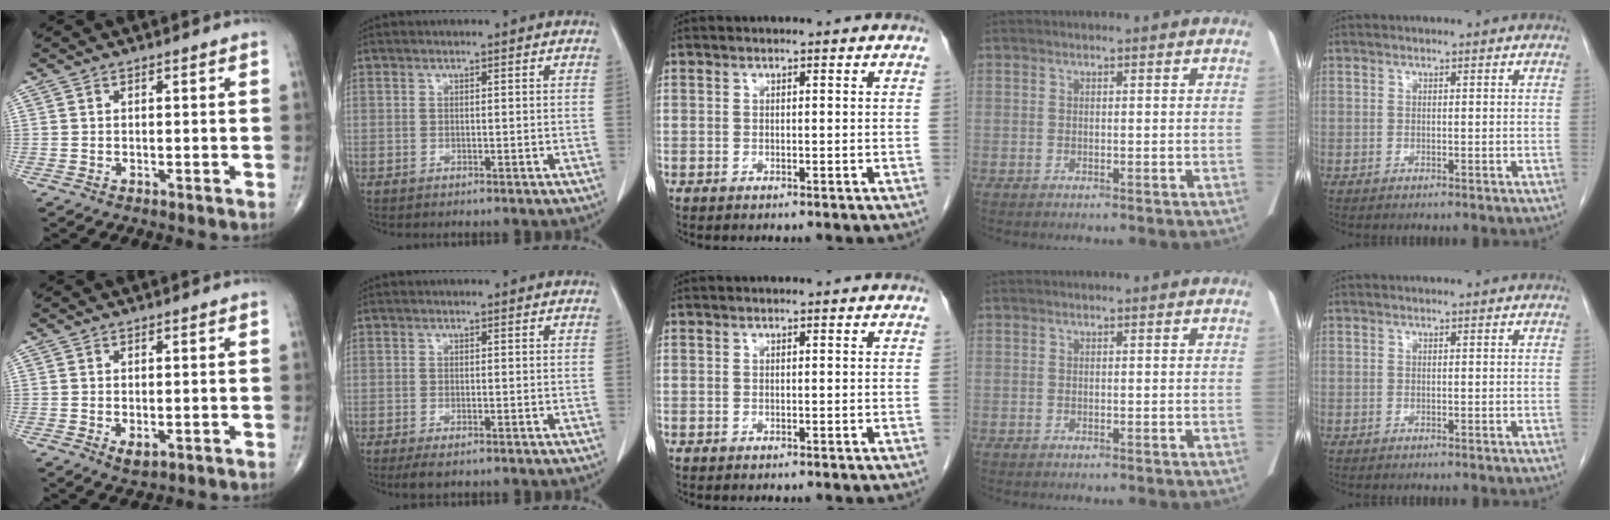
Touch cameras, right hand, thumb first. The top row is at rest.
{"thumb": {"total": 2.1, "force": [-0.4, 1.1, 1.7], "torque": [-0.023, -0.002, -0.001]}, "index": {"total": 2.2, "force": [-1.4, 0.6, 1.6], "torque": [-0.028, -0.005, -0.019]}}